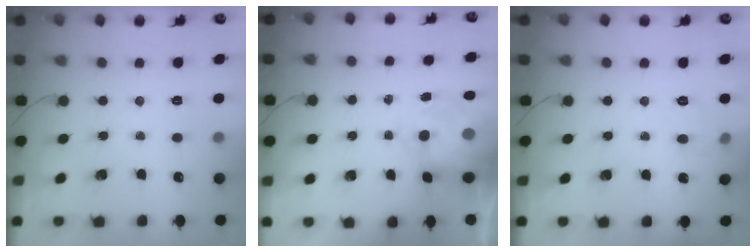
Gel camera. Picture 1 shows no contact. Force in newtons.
{"total": 8.5, "press": 8.3, "slide": 1.9}
{"total": 8.5, "press": 8.4, "slide": 1.4}